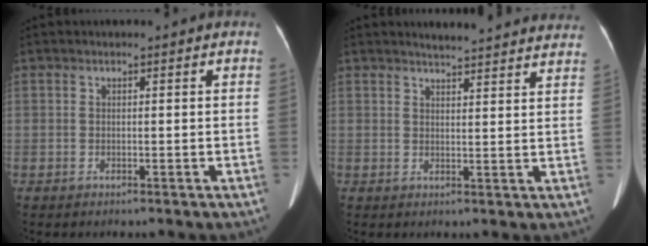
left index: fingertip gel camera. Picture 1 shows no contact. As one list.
[{"total": 15.1, "force": [14.3, 1.5, 4.5], "torque": [-0.050, -0.010, 0.160]}]